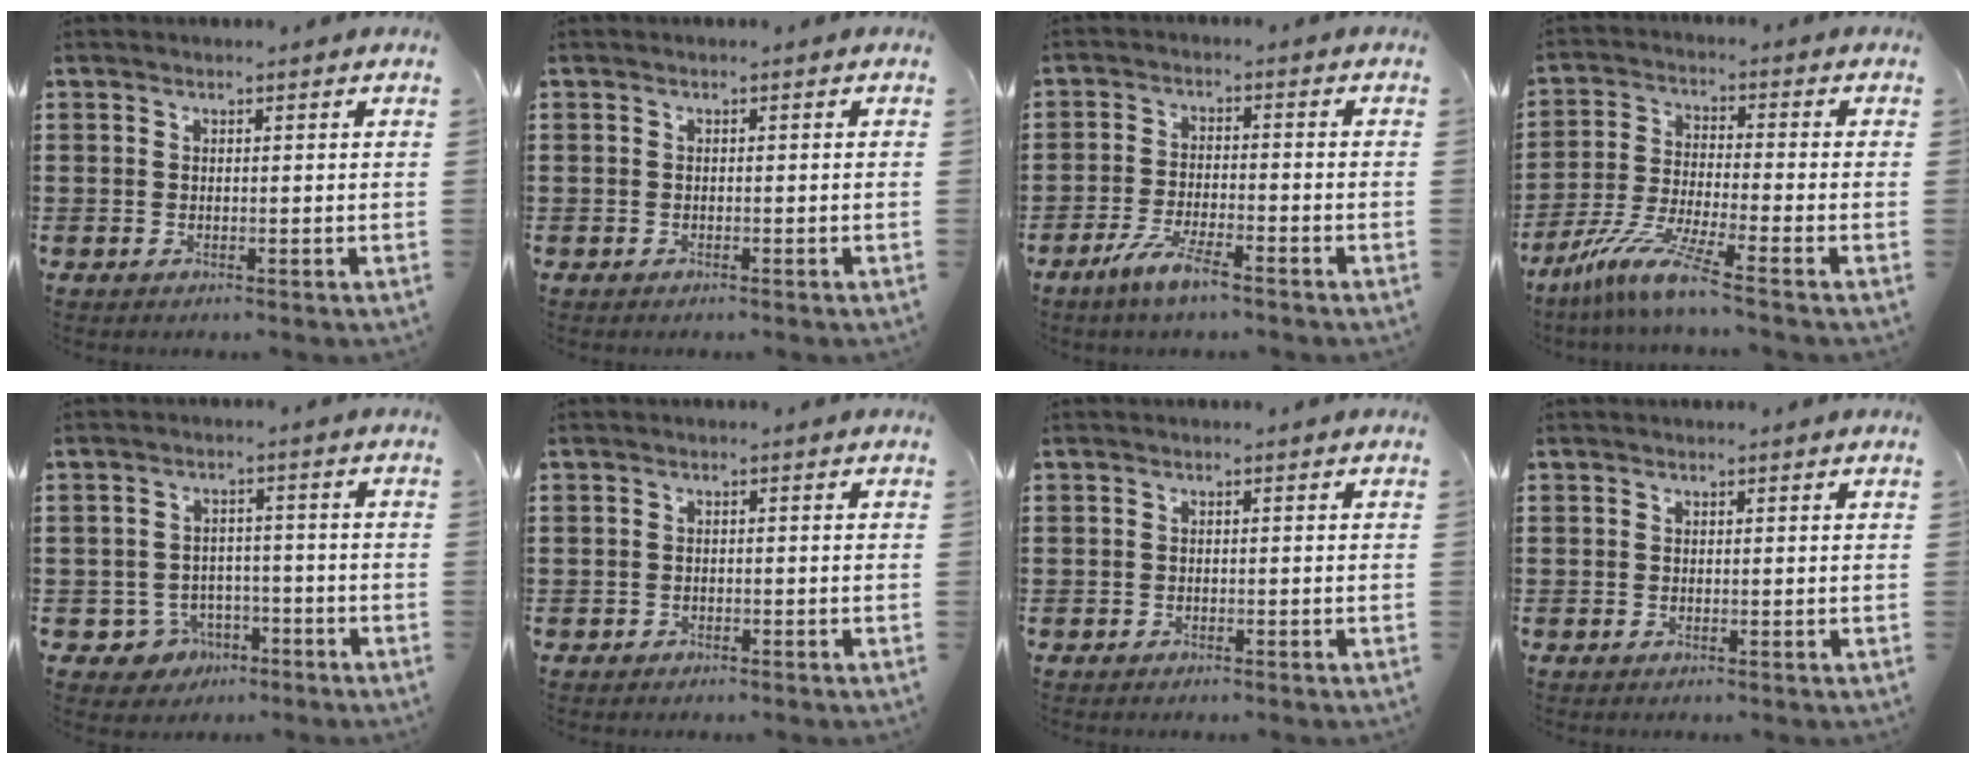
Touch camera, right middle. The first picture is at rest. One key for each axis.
{"total": 0.5, "fx": -0.4, "fy": 0.3, "fz": 0.0, "tx": -0.002, "ty": 0.002, "tz": -0.010}
{"total": 5.3, "fx": -4.0, "fy": 0.6, "fz": 3.4, "tx": -0.075, "ty": -0.005, "tz": -0.076}
{"total": 8.2, "fx": -6.4, "fy": -0.1, "fz": 5.1, "tx": -0.116, "ty": -0.015, "tz": -0.130}
{"total": 4.1, "fx": -2.8, "fy": 2.8, "fz": 0.8, "tx": -0.032, "ty": 0.007, "tz": -0.060}
{"total": 1.0, "fx": -0.8, "fy": 0.6, "fz": 0.0, "tx": -0.002, "ty": 0.003, "tz": -0.019}
{"total": 0.8, "fx": -0.6, "fy": 0.4, "fz": 0.0, "tx": -0.002, "ty": 0.003, "tz": -0.015}
{"total": 0.0}